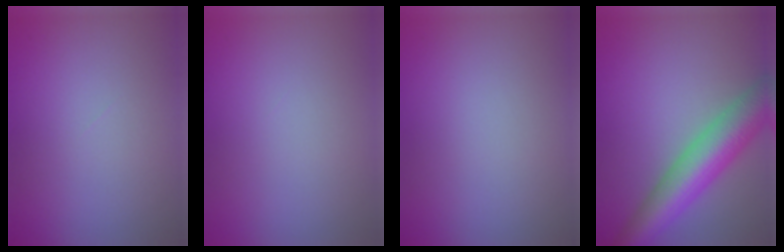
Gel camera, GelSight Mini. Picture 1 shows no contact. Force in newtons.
{"total": 0.0}
{"total": 0.0}
{"total": 8.8, "press": 8.8, "slide": 0.3}